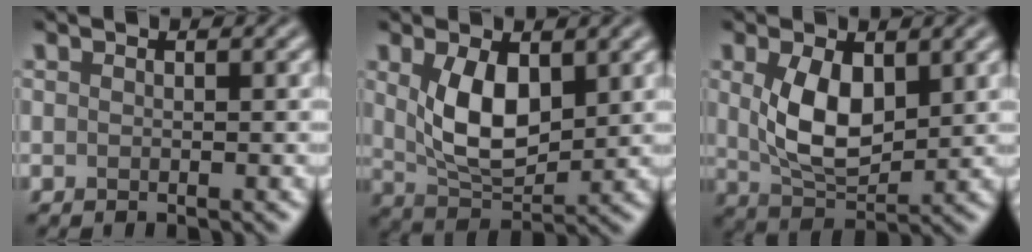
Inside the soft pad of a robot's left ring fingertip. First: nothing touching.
{"total": 6.0, "force": [1.4, 3.3, 4.9], "torque": [-0.102, -0.006, 0.035]}
{"total": 6.0, "force": [1.2, 3.4, 4.8], "torque": [-0.102, -0.005, 0.031]}